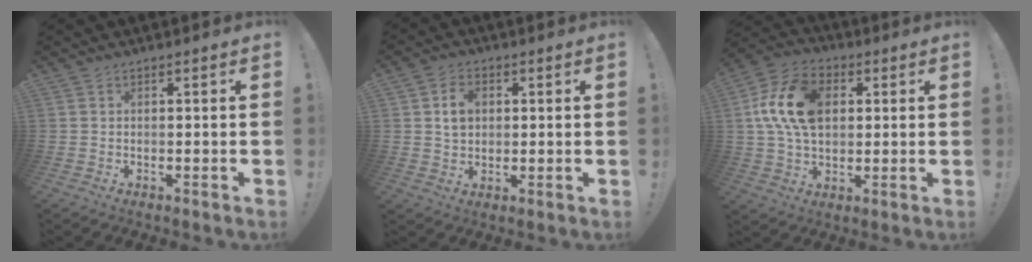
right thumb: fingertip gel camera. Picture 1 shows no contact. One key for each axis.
{"total": 6.7, "fx": 1.6, "fy": 5.3, "fz": 3.8, "tx": -0.050, "ty": 0.000, "tz": 0.029}
{"total": 18.0, "fx": 3.7, "fy": 12.6, "fz": 12.3, "tx": -0.214, "ty": 0.000, "tz": 0.068}